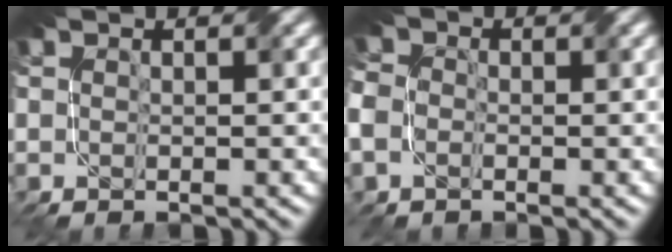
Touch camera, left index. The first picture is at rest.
{"total": 3.6, "force": [-0.7, 3.2, 1.5], "torque": [-0.028, 0.016, -0.024]}